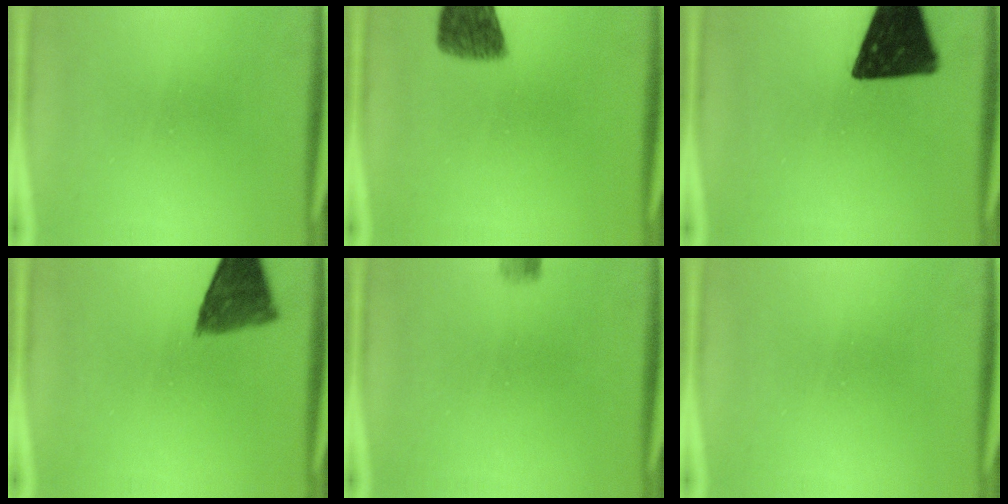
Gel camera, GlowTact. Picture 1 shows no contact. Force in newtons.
{"total": 7.5}
{"total": 17.1}
{"total": 8.0}
{"total": 2.2}
{"total": 0.0}